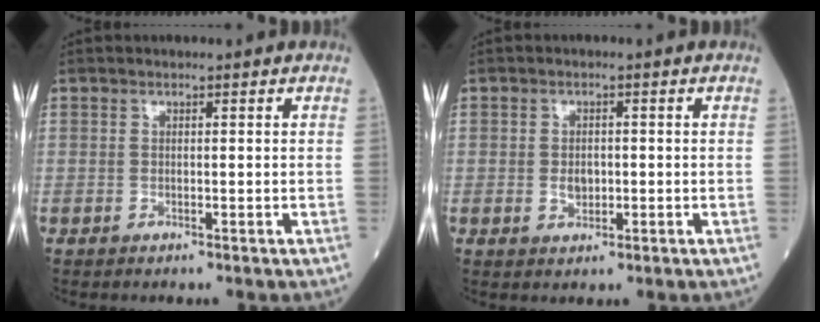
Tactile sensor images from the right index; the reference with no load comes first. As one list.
[{"total": 2.2, "force": [-0.3, 1.4, 1.6], "torque": [-0.023, 0.003, -0.001]}]